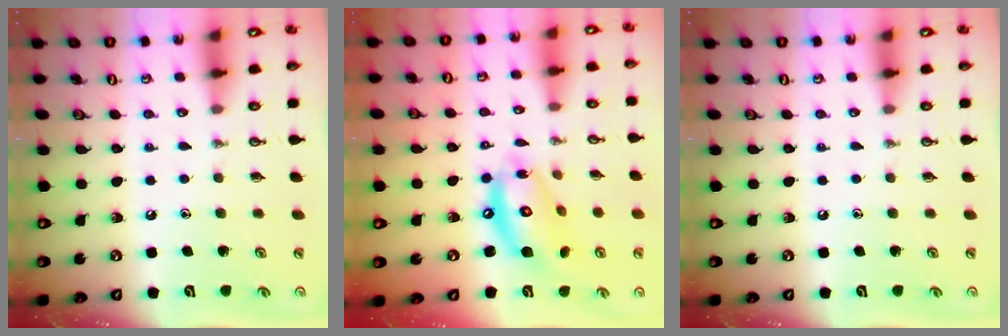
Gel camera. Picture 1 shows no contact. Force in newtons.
{"total": 14.2, "press": 14.1, "slide": 1.2}
{"total": 0.0}